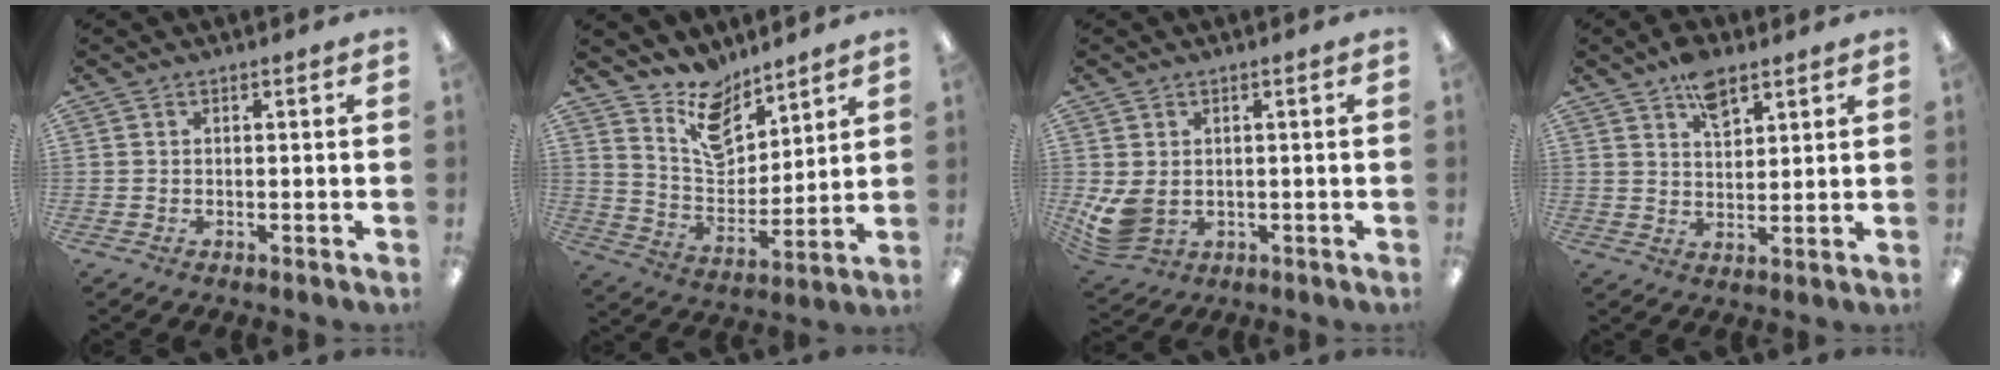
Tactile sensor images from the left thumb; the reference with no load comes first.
{"total": 12.6, "force": [10.0, 6.3, 4.6], "torque": [-0.079, -0.065, 0.189]}
{"total": 6.2, "force": [0.2, 4.5, 4.3], "torque": [-0.099, -0.008, 0.005]}
{"total": 7.5, "force": [5.1, 3.7, 4.0], "torque": [-0.059, -0.023, 0.089]}